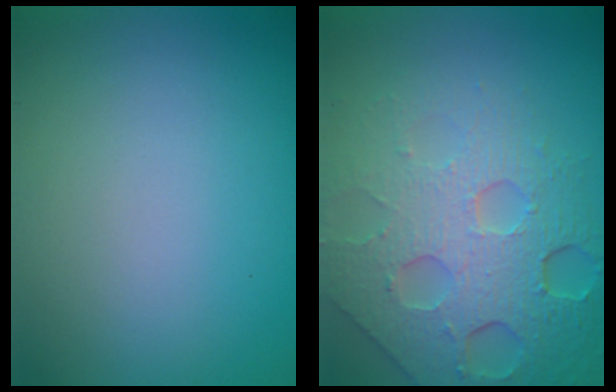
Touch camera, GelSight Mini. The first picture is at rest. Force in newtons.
{"total": 8.3, "press": 5.4, "slide": 6.2}